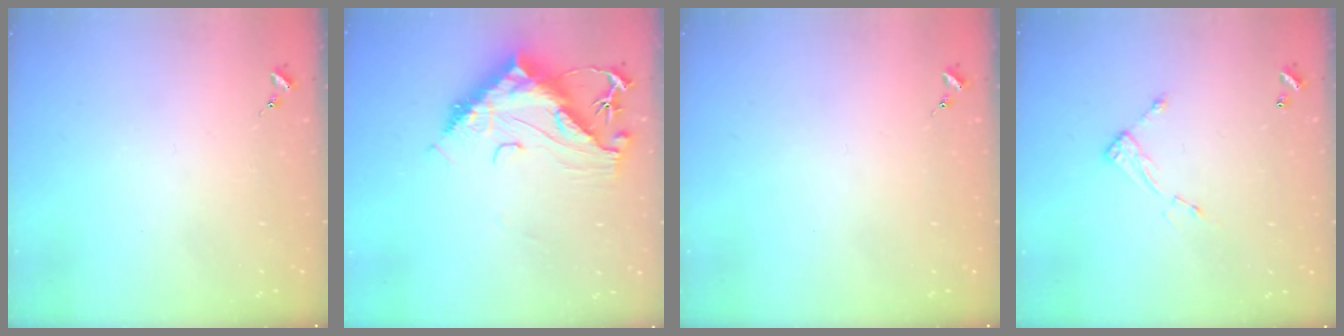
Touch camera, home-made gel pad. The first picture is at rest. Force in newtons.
{"total": 14.6, "press": 14.5, "slide": 1.5}
{"total": 0.0}
{"total": 4.7, "press": 4.6, "slide": 0.4}